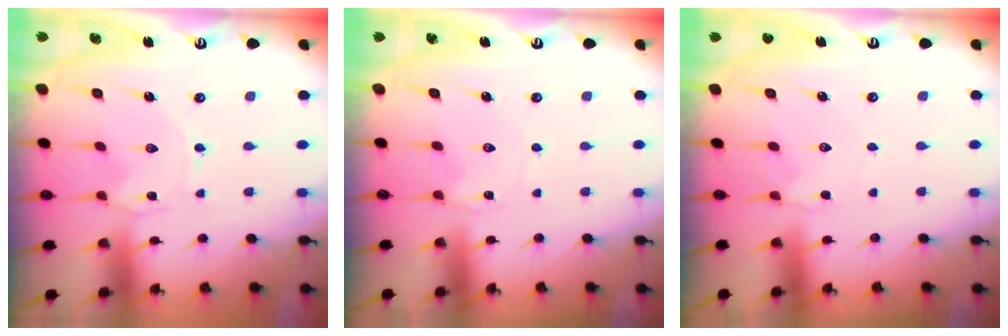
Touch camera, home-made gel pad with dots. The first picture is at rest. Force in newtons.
{"total": 3.9, "press": 3.8, "slide": 0.3}
{"total": 2.3, "press": 2.3, "slide": 0.5}